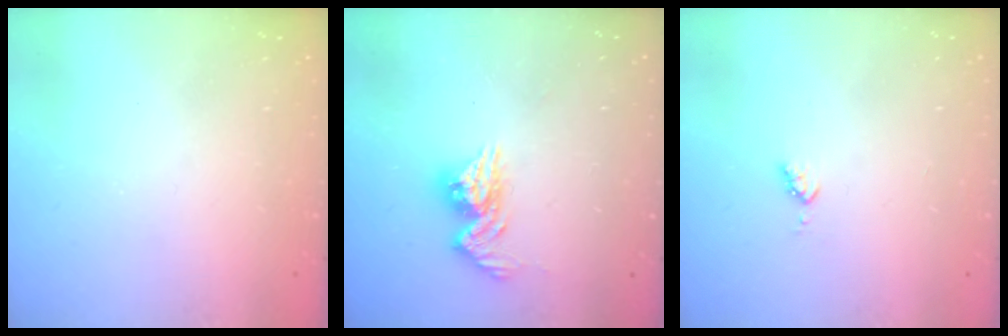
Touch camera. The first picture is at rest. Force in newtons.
{"total": 11.0, "press": 11.0, "slide": 1.0}
{"total": 3.6, "press": 3.5, "slide": 0.4}